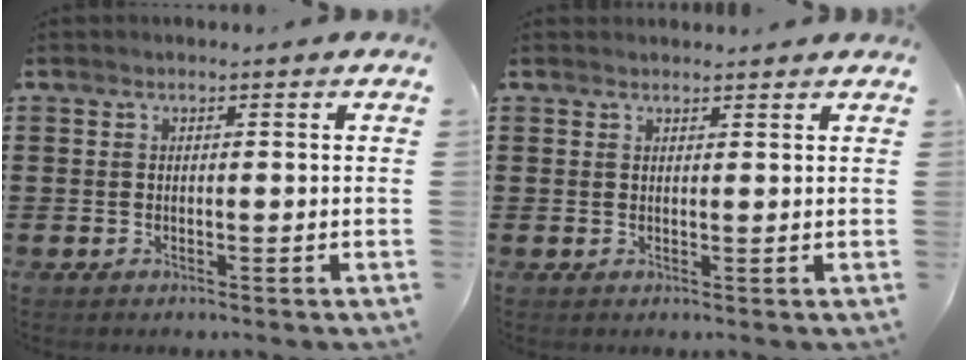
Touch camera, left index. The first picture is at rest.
{"total": 1.3, "force": [1.3, 0.2, 0.1], "torque": [-0.004, 0.001, 0.025]}